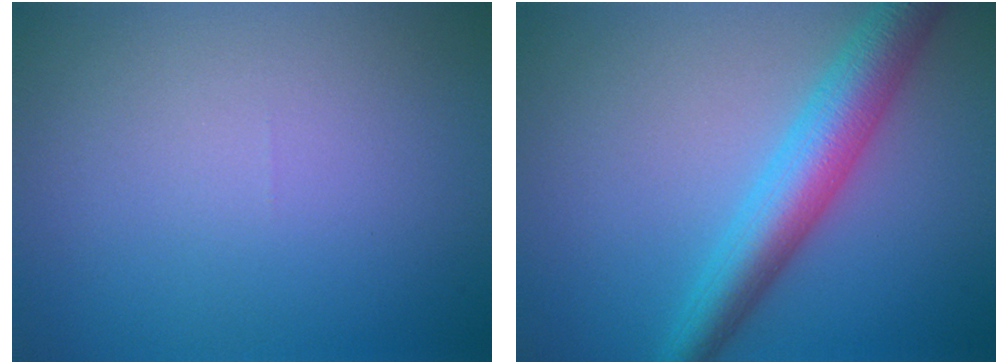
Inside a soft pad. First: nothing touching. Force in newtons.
{"total": 6.1, "press": 6.1, "slide": 0.0}